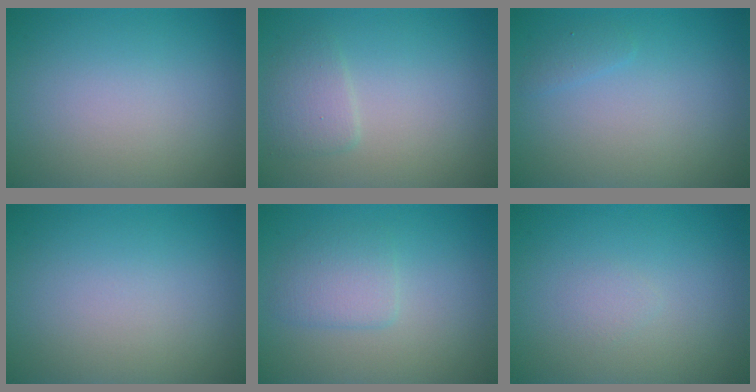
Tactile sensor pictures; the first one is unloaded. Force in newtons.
{"total": 1.8, "press": 1.8, "slide": 0.1}
{"total": 0.8, "press": 0.8, "slide": 0.1}
{"total": 0.0}
{"total": 2.1, "press": 2.1, "slide": 0.0}
{"total": 0.7, "press": 0.7, "slide": 0.0}